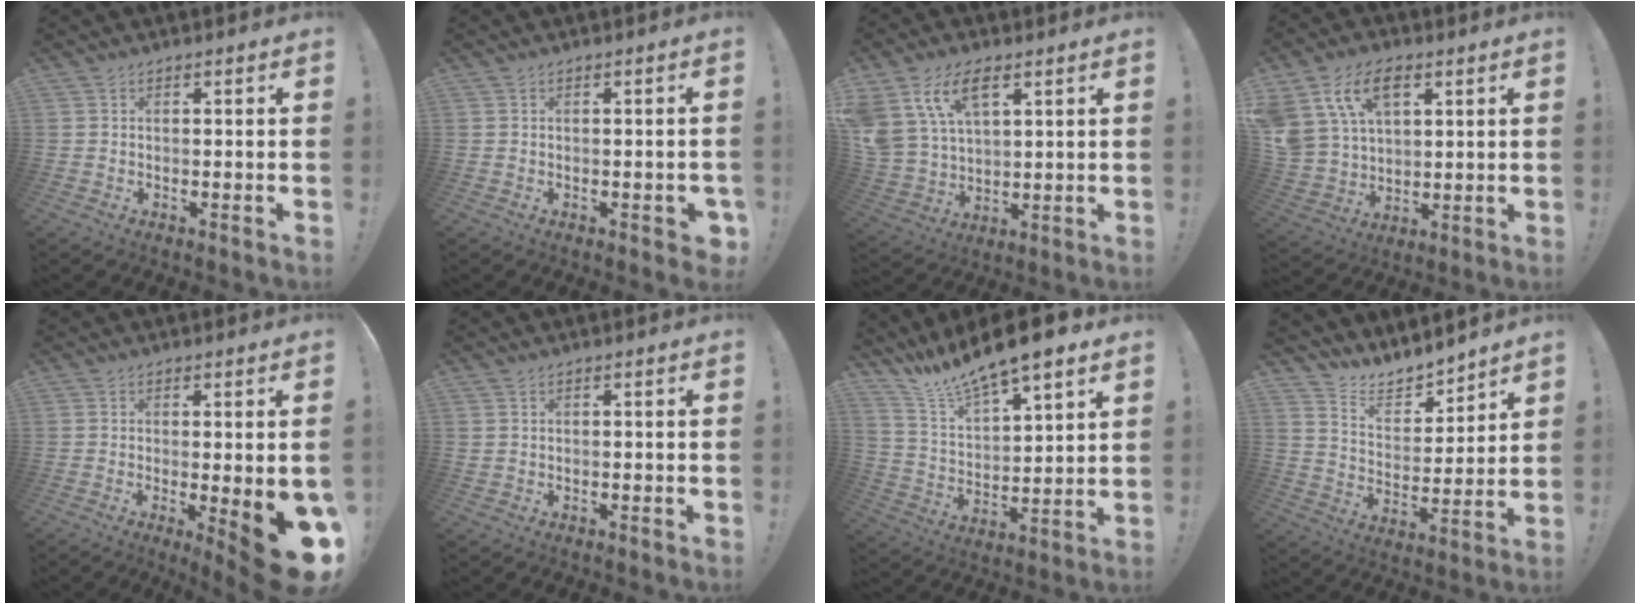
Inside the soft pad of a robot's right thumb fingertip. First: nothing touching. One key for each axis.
{"total": 1.8, "fx": -0.9, "fy": 0.9, "fz": 1.3, "tx": -0.025, "ty": 0.009, "tz": -0.011}
{"total": 13.8, "fx": 7.6, "fy": 7.8, "fz": 8.4, "tx": -0.193, "ty": -0.029, "tz": 0.144}
{"total": 15.1, "fx": 7.5, "fy": 10.1, "fz": 8.4, "tx": -0.163, "ty": -0.030, "tz": 0.143}
{"total": 10.5, "fx": -2.1, "fy": 2.0, "fz": 10.1, "tx": -0.119, "ty": -0.004, "tz": -0.021}
{"total": 0.8, "fx": 0.4, "fy": 0.5, "fz": -0.5, "tx": 0.000, "ty": 0.004, "tz": 0.008}
{"total": 12.9, "fx": 11.4, "fy": 2.4, "fz": 5.6, "tx": -0.118, "ty": -0.096, "tz": 0.199}
{"total": 8.6, "fx": 8.1, "fy": 2.5, "fz": 1.1, "tx": -0.037, "ty": -0.078, "tz": 0.152}